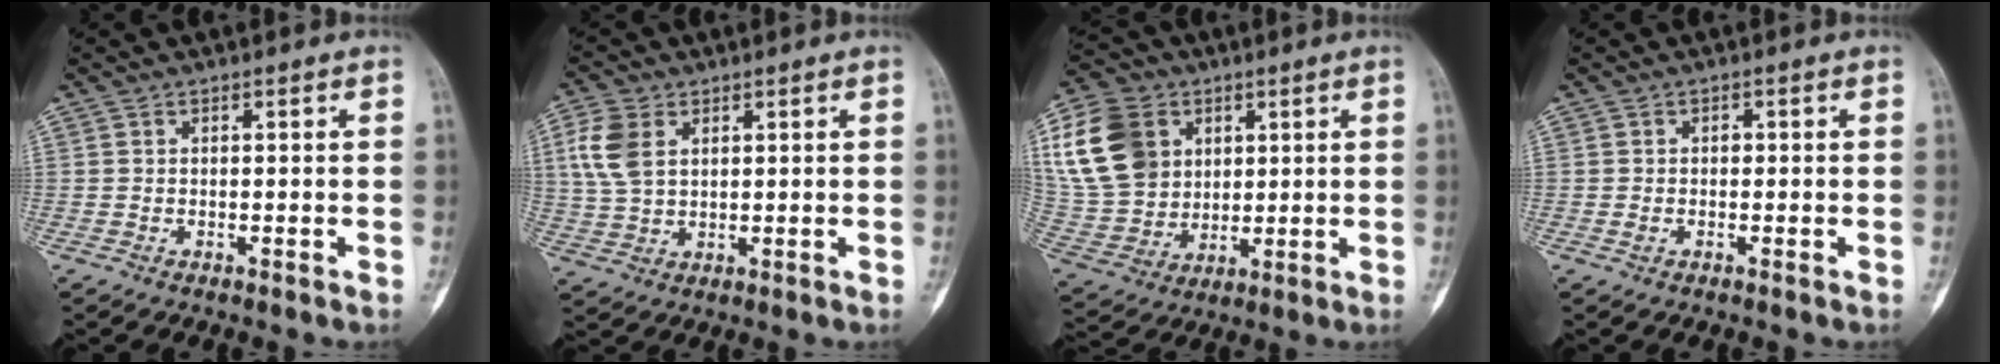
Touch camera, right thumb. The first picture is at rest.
{"total": 8.0, "force": [2.7, 5.3, 5.4], "torque": [-0.115, -0.001, 0.059]}
{"total": 17.8, "force": [5.8, 13.8, 9.6], "torque": [-0.181, -0.001, 0.117]}
{"total": 1.4, "force": [-0.2, 0.9, 1.0], "torque": [-0.015, 0.005, -0.005]}